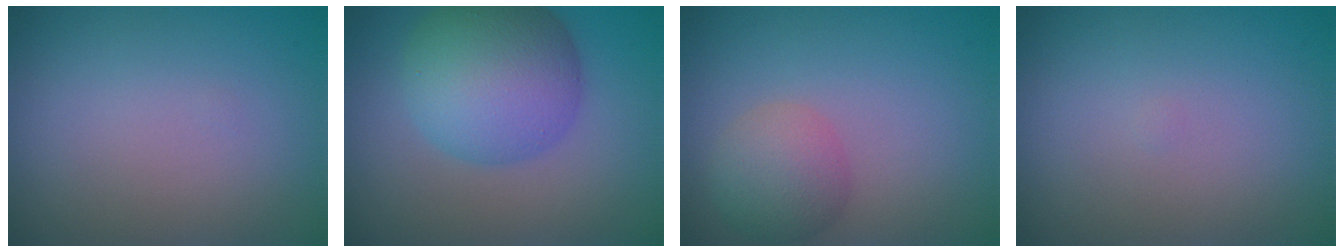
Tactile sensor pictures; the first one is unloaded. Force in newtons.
{"total": 8.5, "press": 8.5, "slide": 0.1}
{"total": 3.5, "press": 3.5, "slide": 0.2}
{"total": 0.0}